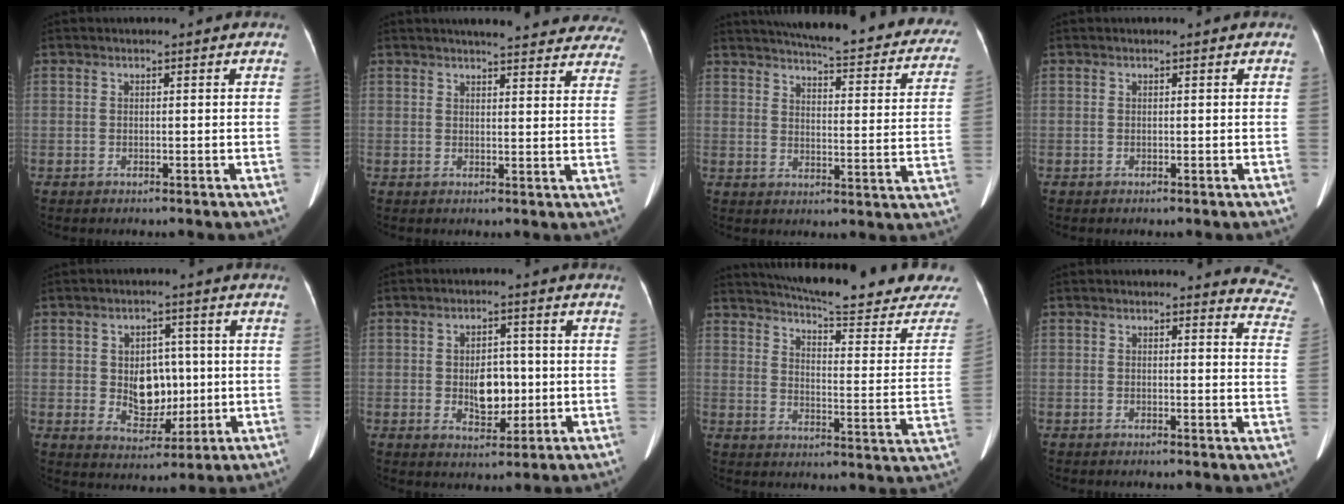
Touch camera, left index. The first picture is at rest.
{"total": 20.5, "force": [18.7, 4.1, 7.4], "torque": [-0.082, -0.027, 0.204]}
{"total": 28.0, "force": [24.4, 5.0, 12.8], "torque": [-0.172, -0.051, 0.280]}
{"total": 0.0}
{"total": 7.4, "force": [0.1, 5.1, 5.4], "torque": [-0.091, 0.007, 0.015]}
{"total": 6.0, "force": [-0.5, 3.5, 4.9], "torque": [-0.082, 0.003, 0.000]}
{"total": 25.3, "force": [23.4, 2.2, 9.4], "torque": [-0.136, -0.093, 0.283]}
{"total": 7.0, "force": [6.8, 1.9, -0.4], "torque": [0.041, -0.056, 0.030]}